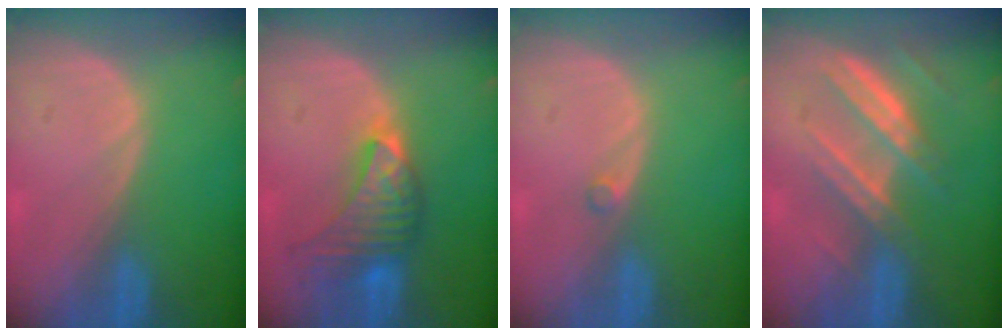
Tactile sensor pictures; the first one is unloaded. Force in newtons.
{"total": 7.4, "press": 7.4, "slide": 0.5}
{"total": 0.7, "press": 0.7, "slide": 0.1}
{"total": 7.9, "press": 7.0, "slide": 3.7}